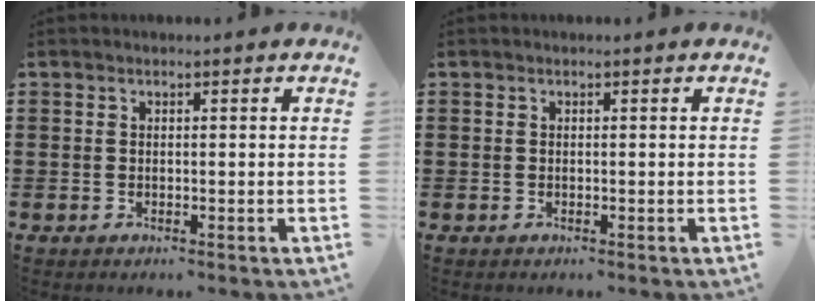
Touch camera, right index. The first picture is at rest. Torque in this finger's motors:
{"motor_torque": [0.04, 0.44, 0.00, 0.00]}